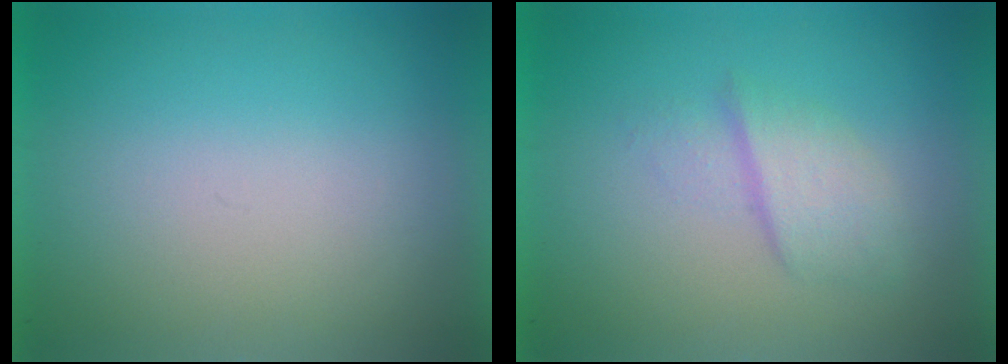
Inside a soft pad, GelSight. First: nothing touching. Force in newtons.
{"total": 2.2}